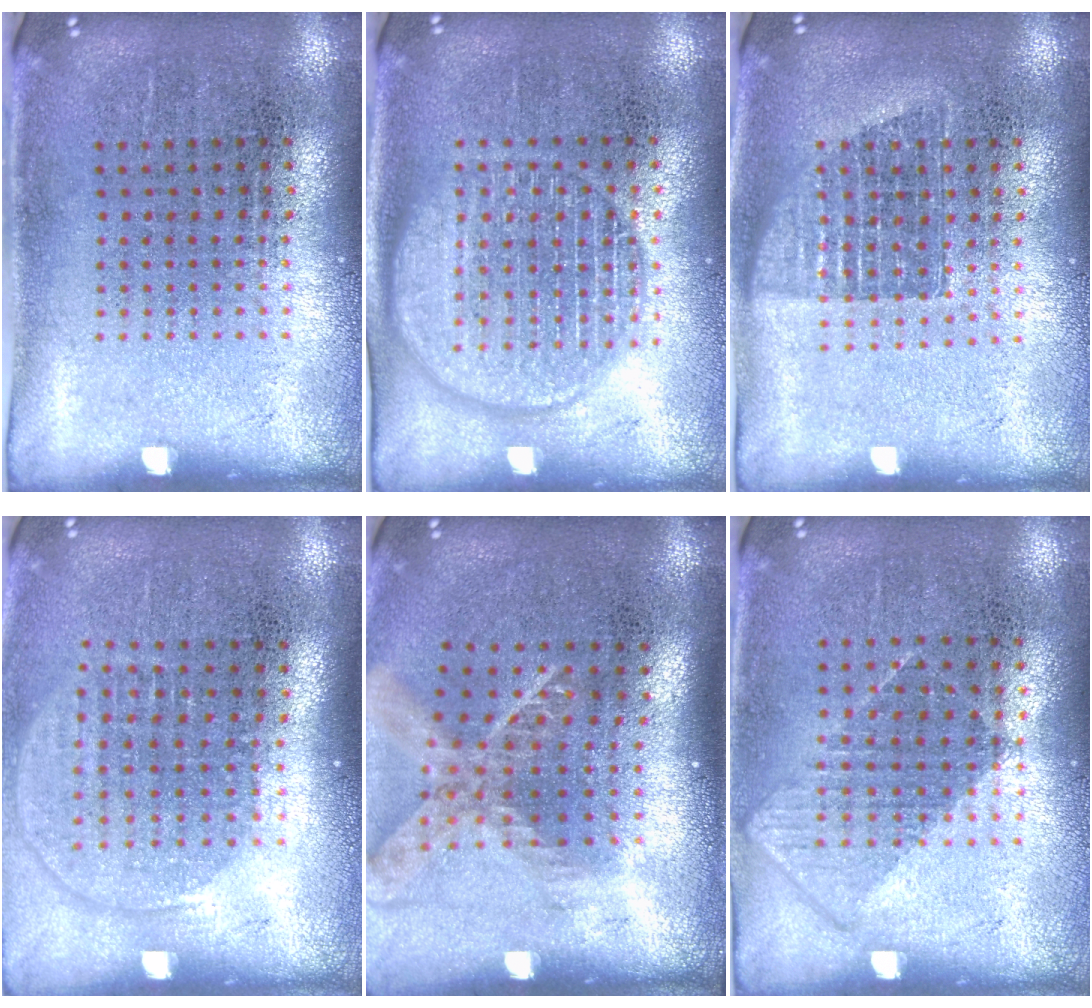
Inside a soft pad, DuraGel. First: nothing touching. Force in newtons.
{"total": 2.6, "press": 2.6, "slide": 0.4}
{"total": 1.3, "press": 1.1, "slide": 0.8}
{"total": 1.4, "press": 1.2, "slide": 0.7}
{"total": 1.8, "press": 1.3, "slide": 1.2}
{"total": 0.9, "press": 0.7, "slide": 0.4}